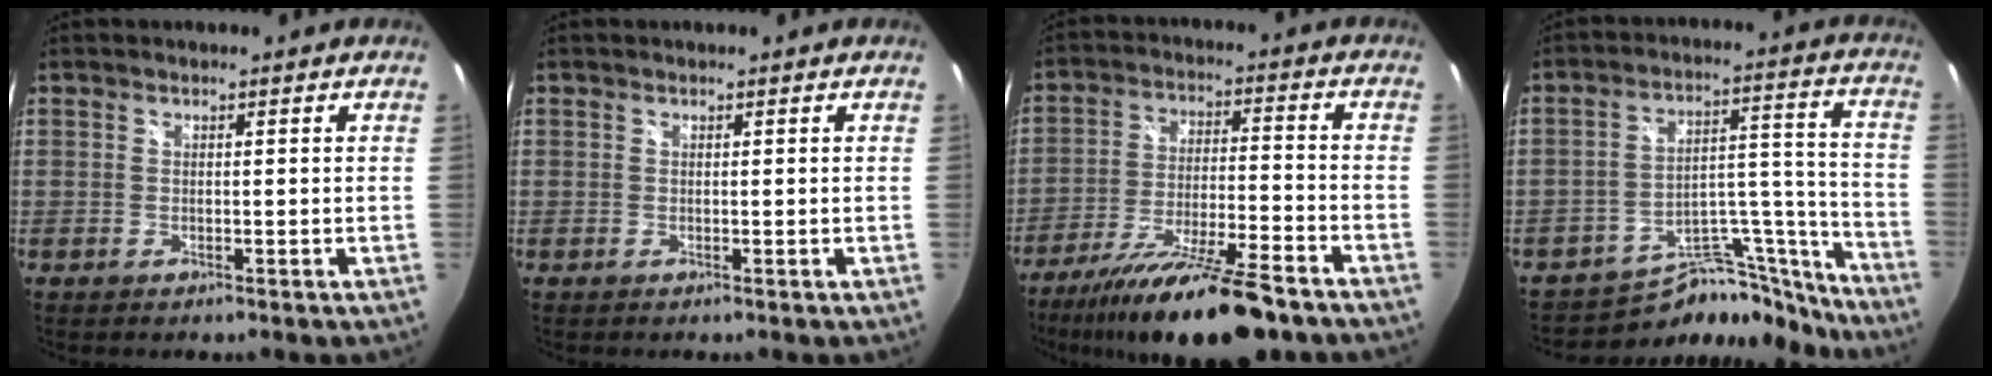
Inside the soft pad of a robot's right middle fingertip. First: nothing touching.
{"total": 0.0}
{"total": 19.8, "force": [-15.6, 2.9, 11.8], "torque": [-0.222, -0.039, -0.250]}
{"total": 16.5, "force": [-15.7, 4.5, 2.8], "torque": [-0.025, 0.066, -0.235]}